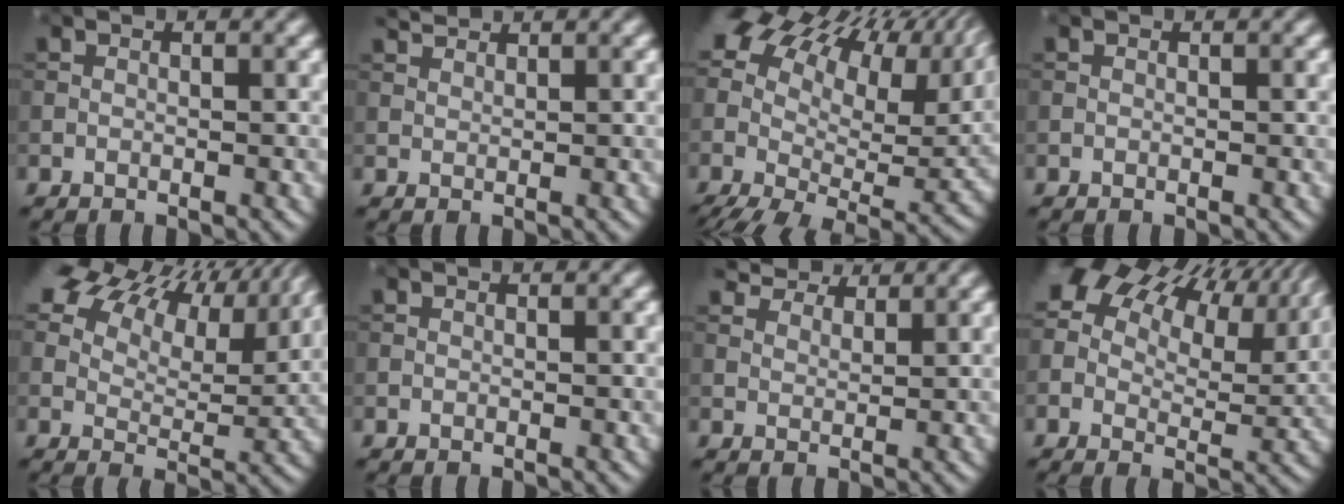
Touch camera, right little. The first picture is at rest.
{"total": 1.3, "force": [1.3, 0.2, 0.4], "torque": [-0.011, 0.004, 0.027]}
{"total": 17.8, "force": [6.4, 9.9, 13.4], "torque": [-0.237, 0.020, 0.115]}
{"total": 0.0}
{"total": 13.4, "force": [9.5, 5.9, 7.4], "torque": [-0.137, 0.017, 0.140]}
{"total": 0.0}
{"total": 4.5, "force": [4.0, 1.4, 1.4], "torque": [-0.035, -0.003, 0.078]}
{"total": 14.5, "force": [8.0, 7.2, 9.7], "torque": [-0.166, 0.018, 0.129]}